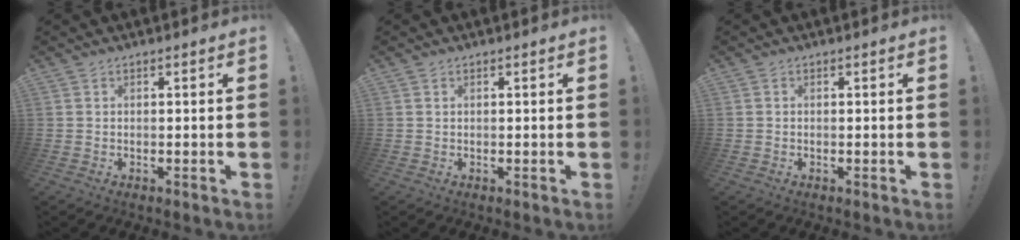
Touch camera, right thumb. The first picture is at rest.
{"total": 0.0}
{"total": 0.0}